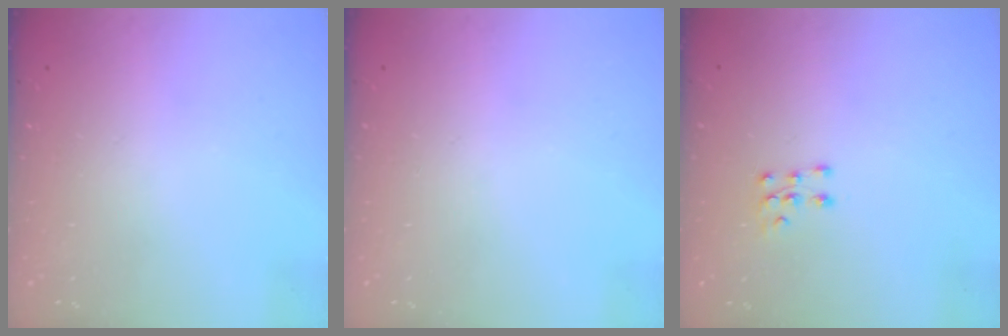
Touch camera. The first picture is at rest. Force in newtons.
{"total": 0.0}
{"total": 6.6, "press": 6.6, "slide": 0.8}